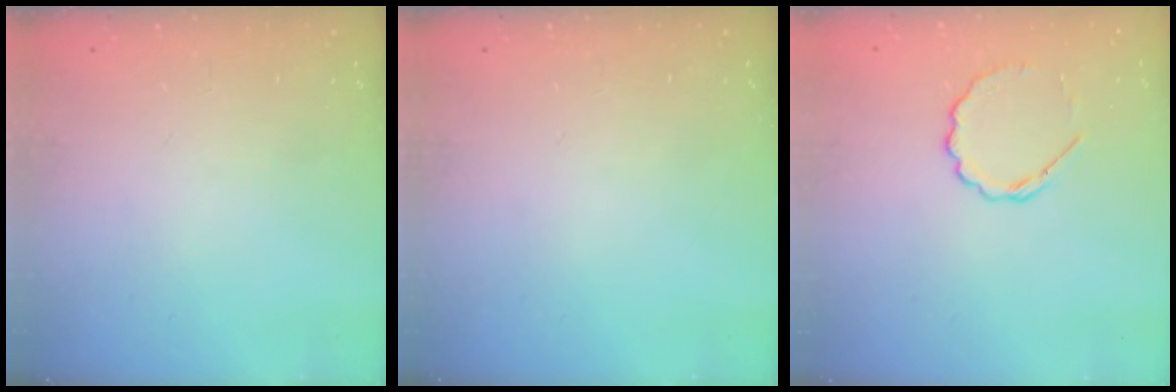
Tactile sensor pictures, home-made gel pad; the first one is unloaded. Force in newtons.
{"total": 0.0}
{"total": 6.6, "press": 6.3, "slide": 1.9}